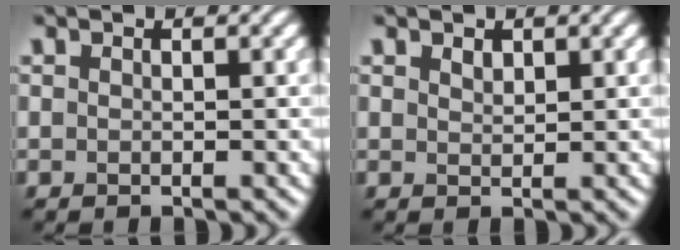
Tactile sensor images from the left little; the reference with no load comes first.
{"total": 0.9, "force": [0.7, 0.4, 0.3], "torque": [-0.008, 0.000, 0.014]}